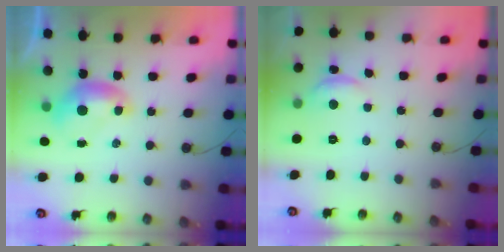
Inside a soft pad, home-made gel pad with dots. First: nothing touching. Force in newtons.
{"total": 1.1, "press": 0.9, "slide": 0.7}